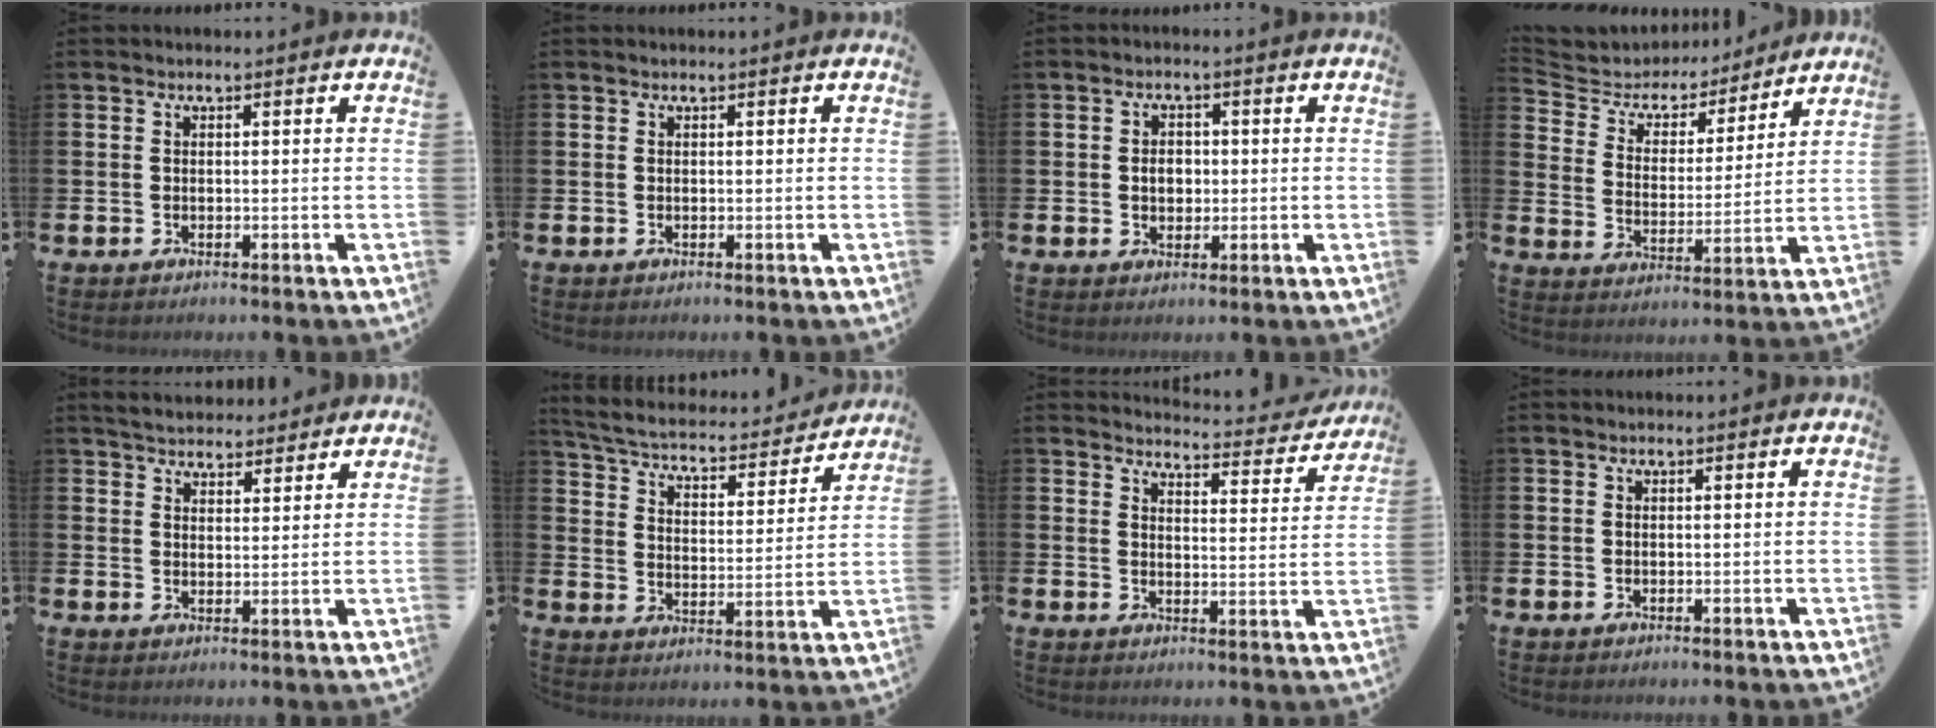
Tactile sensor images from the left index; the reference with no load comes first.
{"total": 0.0}
{"total": 2.7, "force": [0.0, 2.1, 1.6], "torque": [-0.013, 0.000, -0.007]}
{"total": 6.0, "force": [5.3, 2.6, 0.7], "torque": [-0.052, -0.041, 0.090]}
{"total": 4.5, "force": [4.4, 0.9, 0.0], "torque": [-0.011, -0.020, 0.079]}
{"total": 4.8, "force": [4.4, 1.1, 1.5], "torque": [-0.056, -0.038, 0.066]}
{"total": 3.6, "force": [3.5, 0.6, 0.5], "torque": [-0.012, -0.034, 0.053]}
{"total": 0.0}